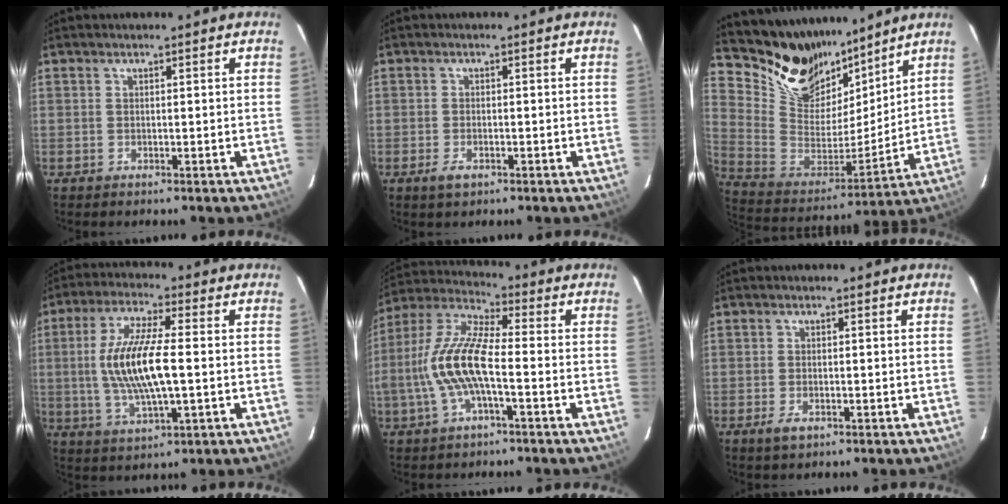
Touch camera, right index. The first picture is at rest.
{"total": 2.4, "force": [-1.2, 1.3, 1.6], "torque": [-0.033, -0.004, -0.019]}
{"total": 19.6, "force": [15.5, 9.5, 7.3], "torque": [-0.185, -0.005, 0.292]}
{"total": 13.5, "force": [-0.5, 3.7, 12.9], "torque": [-0.257, -0.001, -0.006]}
{"total": 13.3, "force": [-2.8, 3.8, 12.4], "torque": [-0.262, 0.005, -0.058]}
{"total": 2.5, "force": [-1.3, 1.3, 1.8], "torque": [-0.036, -0.006, -0.020]}